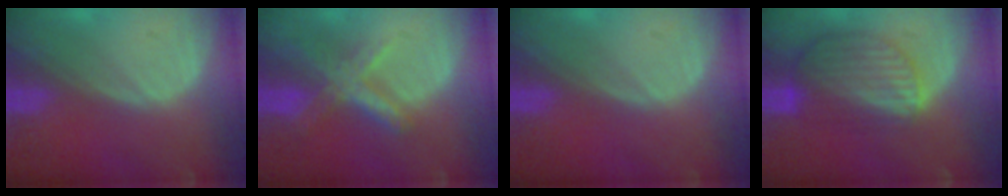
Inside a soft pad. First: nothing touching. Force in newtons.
{"total": 7.2, "press": 6.1, "slide": 3.8}
{"total": 0.0}
{"total": 8.8, "press": 7.8, "slide": 4.2}